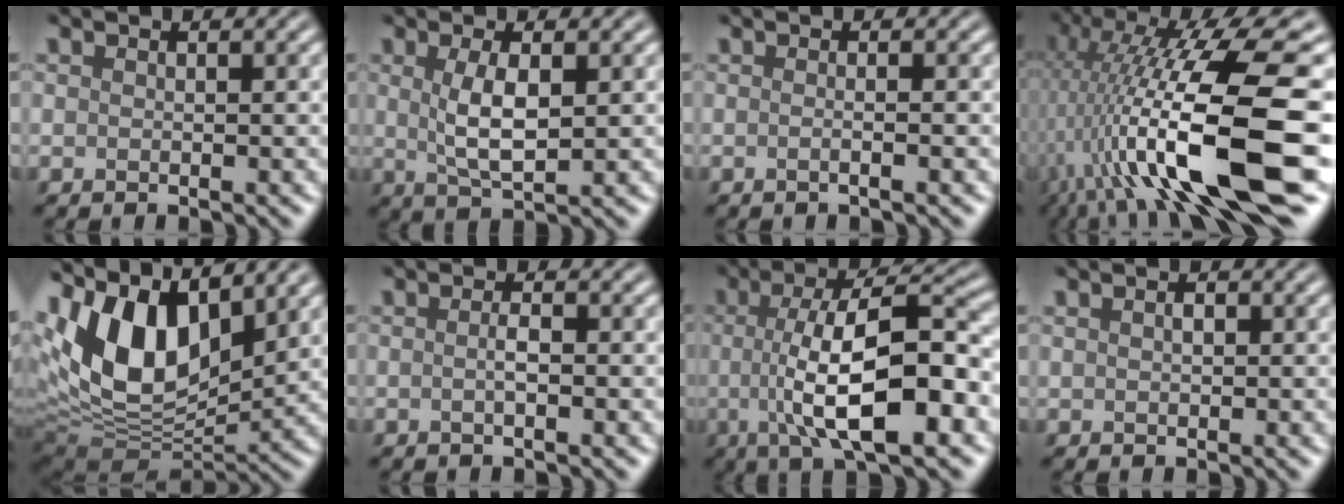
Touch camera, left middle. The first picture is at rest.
{"total": 3.5, "force": [0.6, 0.9, 3.4], "torque": [-0.071, 0.003, 0.021]}
{"total": 2.6, "force": [0.4, 1.4, 2.2], "torque": [0.001, 0.005, -0.020]}
{"total": 15.3, "force": [-1.7, 4.2, 14.7], "torque": [-0.249, 0.012, -0.019]}
{"total": 13.5, "force": [4.6, 7.5, 10.2], "torque": [-0.193, 0.009, 0.082]}
{"total": 1.2, "force": [0.0, 0.2, 1.1], "torque": [-0.015, 0.001, 0.003]}
{"total": 10.8, "force": [-1.2, 3.0, 10.3], "torque": [-0.153, 0.013, -0.016]}
{"total": 0.8, "force": [0.5, 0.4, 0.4], "torque": [-0.002, 0.005, 0.007]}